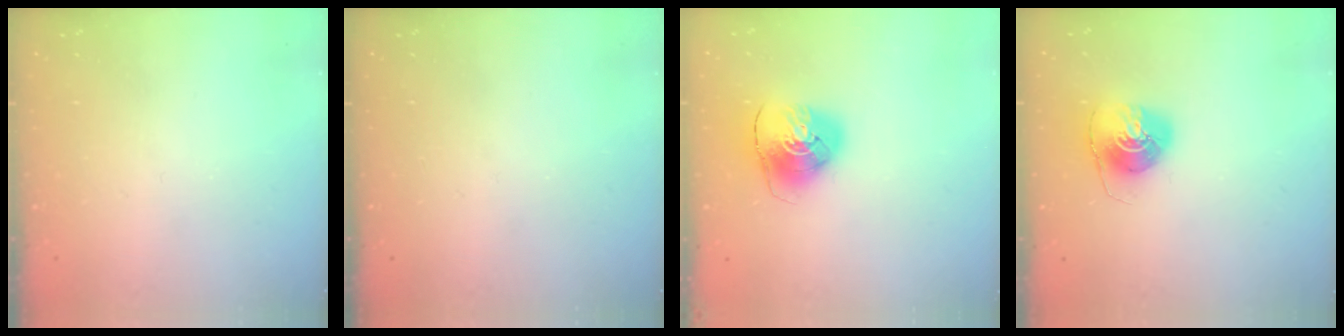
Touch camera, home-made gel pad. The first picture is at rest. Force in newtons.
{"total": 0.0}
{"total": 9.4, "press": 9.2, "slide": 1.5}
{"total": 8.8, "press": 8.8, "slide": 0.1}